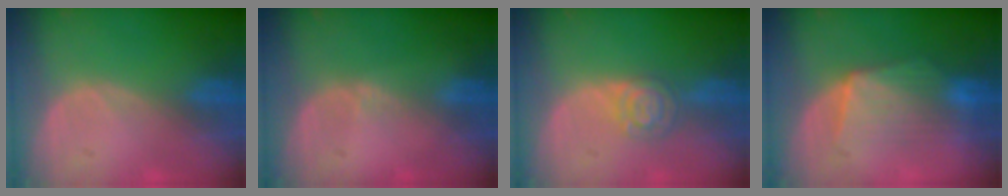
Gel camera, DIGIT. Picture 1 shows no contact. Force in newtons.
{"total": 0.6, "press": 0.6, "slide": 0.2}
{"total": 4.7, "press": 4.1, "slide": 2.3}
{"total": 7.5, "press": 7.4, "slide": 1.2}